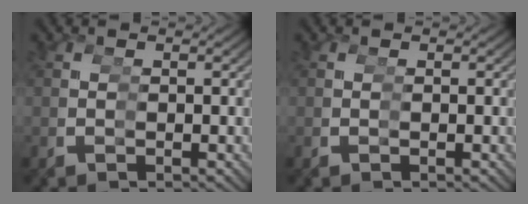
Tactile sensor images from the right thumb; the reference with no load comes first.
{"total": 0.0}